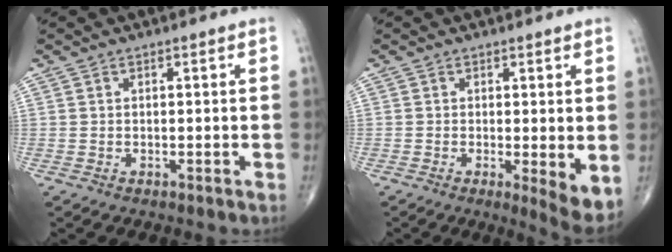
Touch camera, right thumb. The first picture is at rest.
{"total": 5.2, "force": [-0.4, 1.3, 5.1], "torque": [-0.074, -0.016, -0.009]}